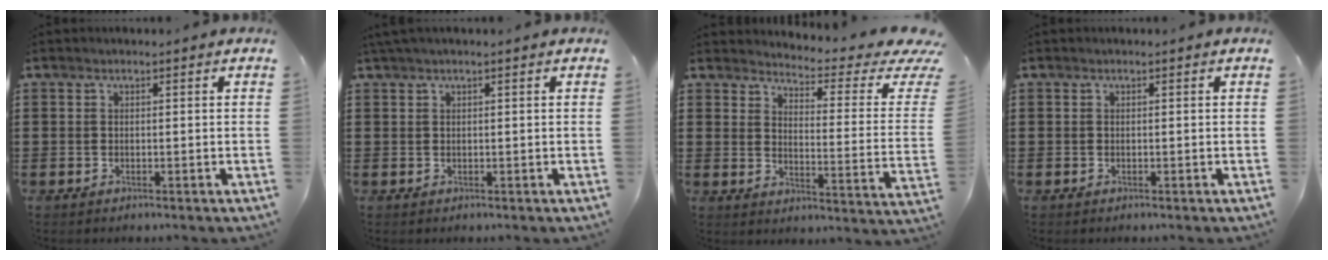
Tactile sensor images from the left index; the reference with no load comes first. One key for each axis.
{"total": 1.0, "fx": 0.5, "fy": -0.1, "fz": 0.8, "tx": -0.015, "ty": 0.000, "tz": 0.009}
{"total": 3.8, "fx": 3.2, "fy": -0.2, "fz": 2.1, "tx": -0.043, "ty": -0.040, "tz": 0.043}
{"total": 0.0}